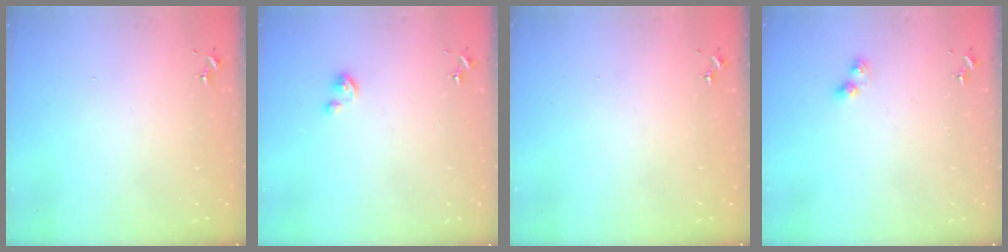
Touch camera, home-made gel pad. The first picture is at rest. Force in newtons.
{"total": 2.4, "press": 2.4, "slide": 0.2}
{"total": 0.0}
{"total": 4.3, "press": 4.3, "slide": 0.1}